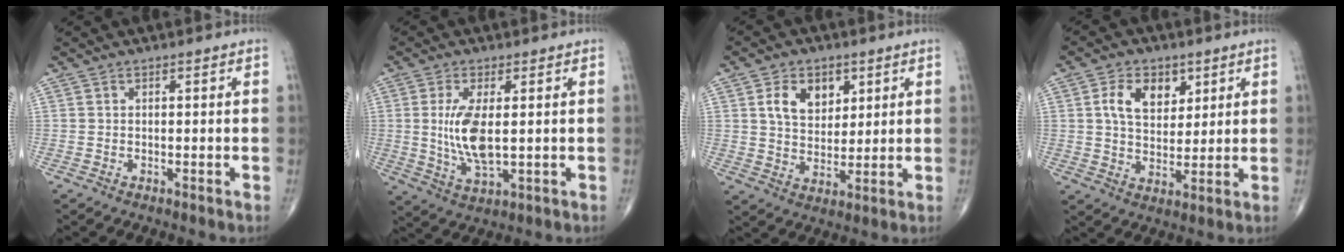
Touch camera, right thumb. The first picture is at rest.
{"total": 8.9, "force": [0.7, 3.3, 8.2], "torque": [-0.171, -0.017, 0.021]}
{"total": 8.8, "force": [3.5, 6.0, 5.3], "torque": [-0.063, -0.018, 0.064]}
{"total": 8.7, "force": [3.3, 5.8, 5.6], "torque": [-0.073, -0.013, 0.060]}